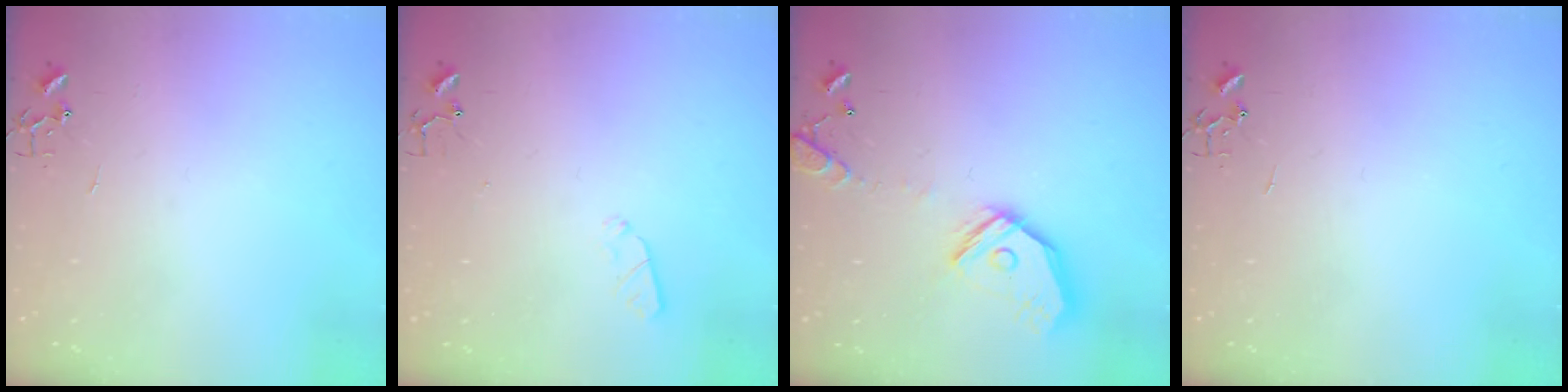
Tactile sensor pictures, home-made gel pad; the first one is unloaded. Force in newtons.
{"total": 3.6, "press": 3.5, "slide": 0.6}
{"total": 16.3, "press": 16.1, "slide": 2.4}
{"total": 0.0}